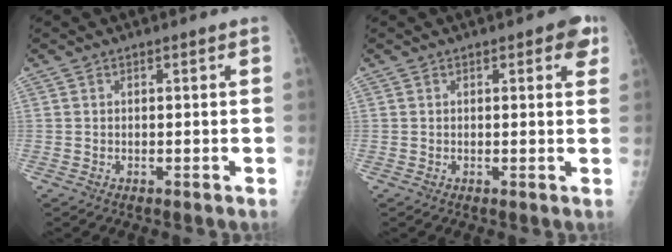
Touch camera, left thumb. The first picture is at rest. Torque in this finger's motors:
{"motor_torque": [1.54, 1.00, 0.42, -0.11, 0.00]}